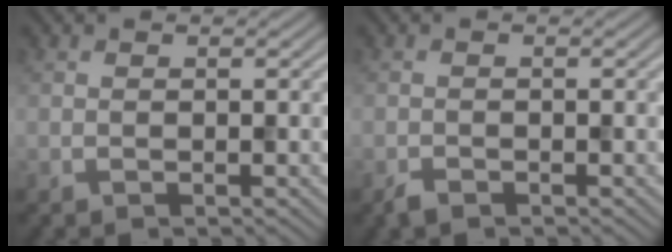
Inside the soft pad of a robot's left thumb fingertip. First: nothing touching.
{"total": 1.1, "force": [-0.9, 0.4, 0.5], "torque": [-0.011, -0.002, -0.019]}